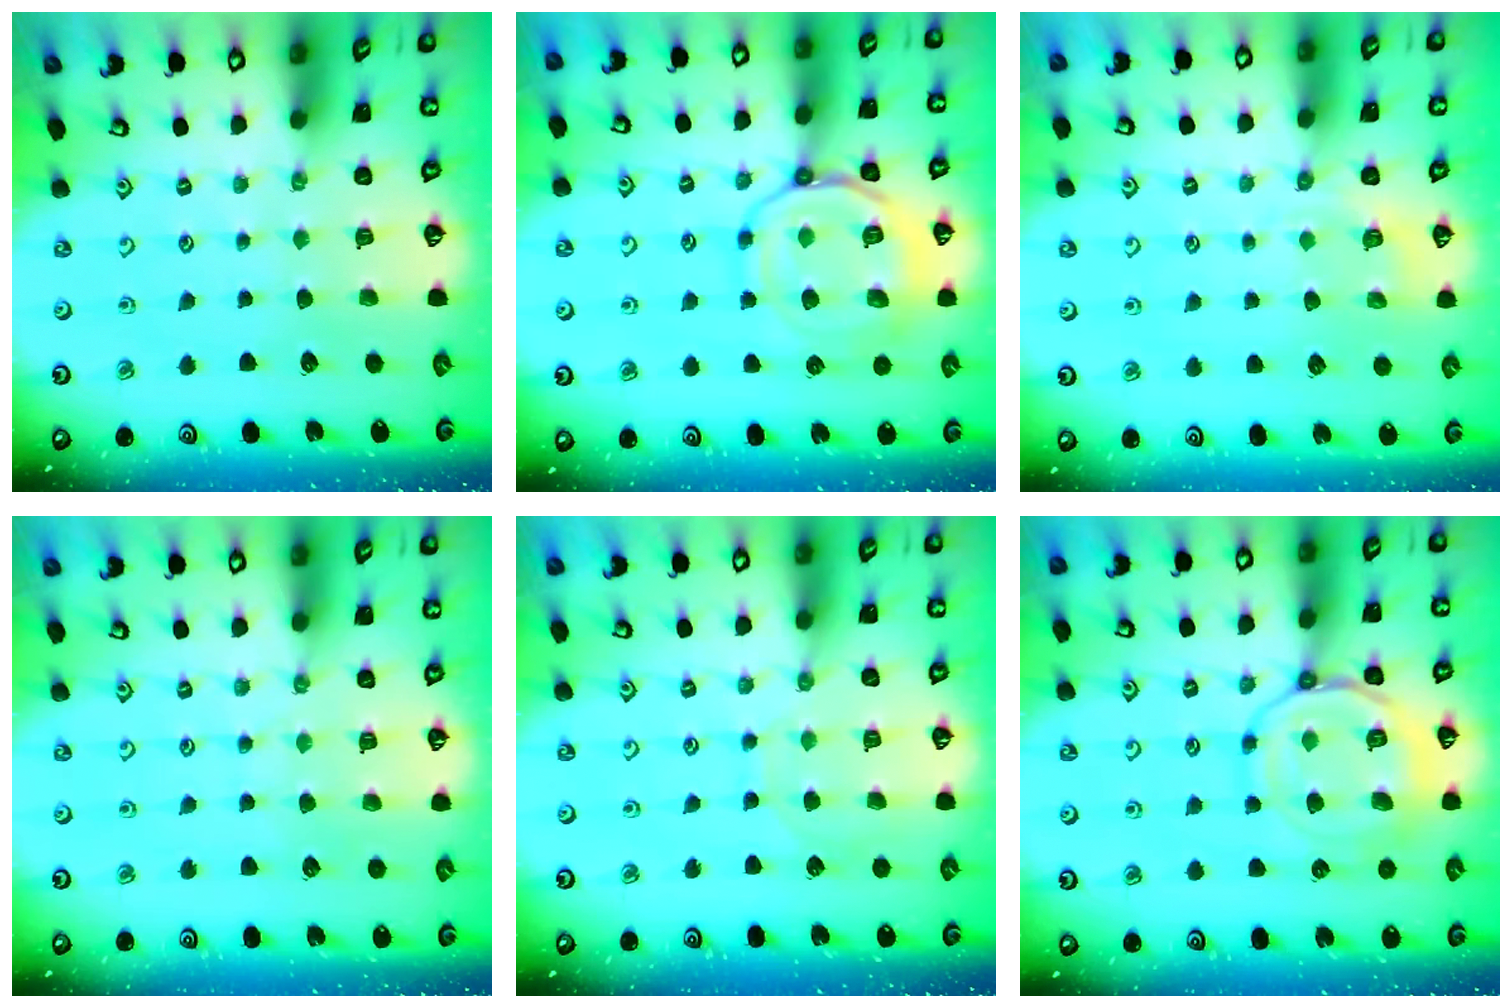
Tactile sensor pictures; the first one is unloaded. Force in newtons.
{"total": 13.9, "press": 13.8, "slide": 1.5}
{"total": 3.8, "press": 3.3, "slide": 1.8}
{"total": 3.9, "press": 3.8, "slide": 0.5}
{"total": 6.9, "press": 6.8, "slide": 0.5}
{"total": 14.3, "press": 14.2, "slide": 1.4}